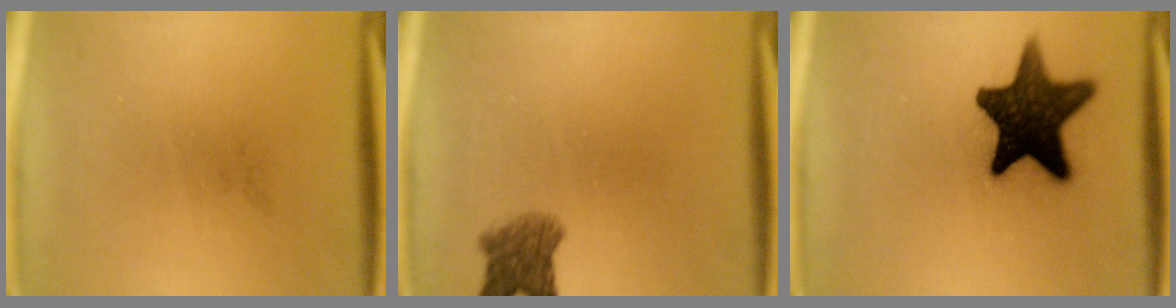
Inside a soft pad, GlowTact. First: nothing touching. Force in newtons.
{"total": 4.3}
{"total": 15.9}